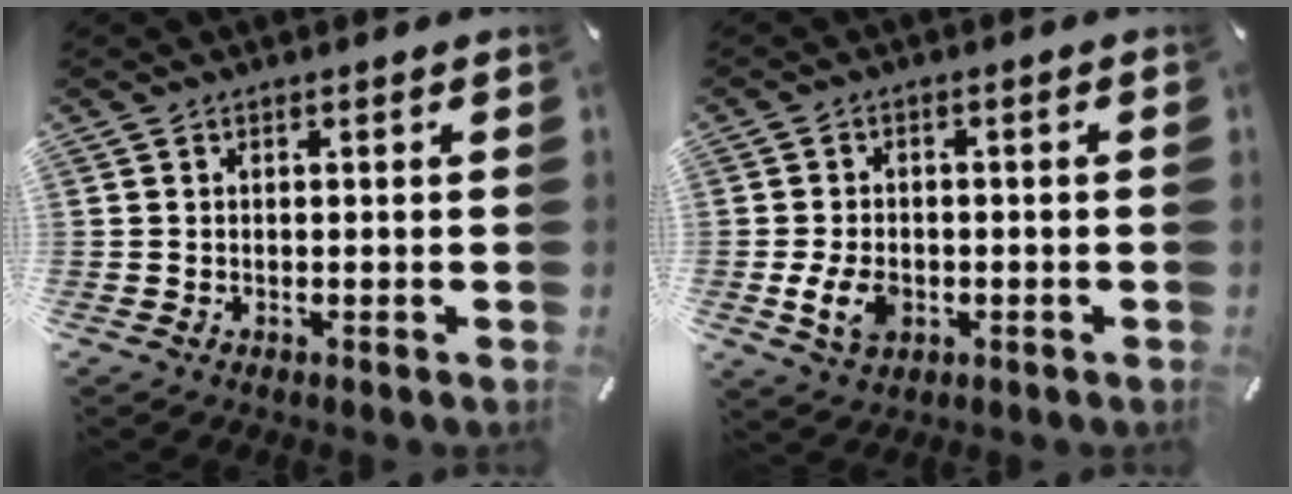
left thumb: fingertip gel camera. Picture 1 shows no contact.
{"total": 6.7, "force": [-1.7, 4.7, 4.4], "torque": [-0.089, 0.001, -0.033]}